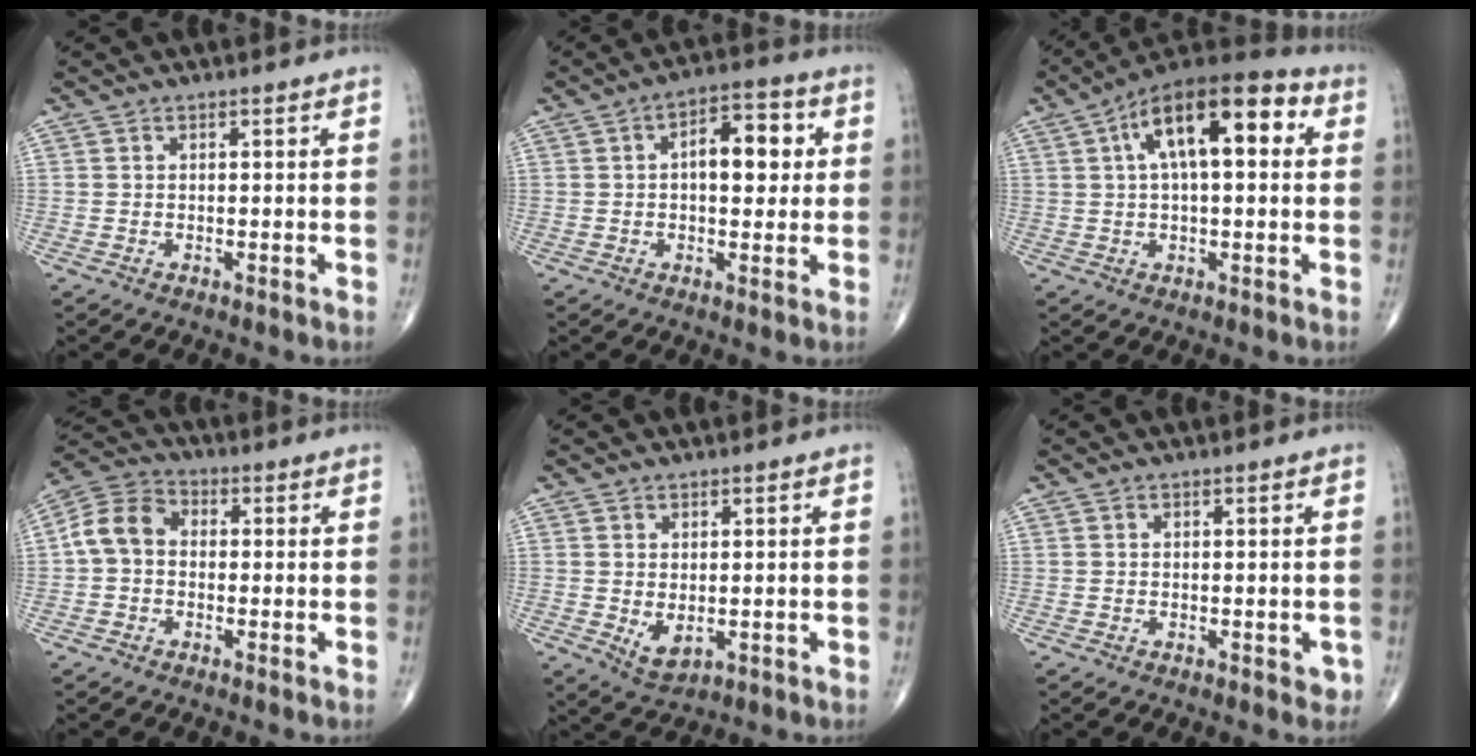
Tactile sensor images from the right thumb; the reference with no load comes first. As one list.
[{"total": 9.1, "force": [1.4, 4.8, 7.6], "torque": [-0.087, 0.014, 0.014]}, {"total": 17.0, "force": [4.6, 7.3, 14.6], "torque": [-0.216, 0.030, 0.064]}, {"total": 7.8, "force": [-0.1, 6.0, 5.0], "torque": [-0.088, 0.027, -0.015]}, {"total": 3.9, "force": [-0.1, 2.3, 3.1], "torque": [-0.044, -0.008, 0.012]}, {"total": 1.4, "force": [-0.2, 0.9, 1.0], "torque": [-0.002, 0.000, -0.002]}]